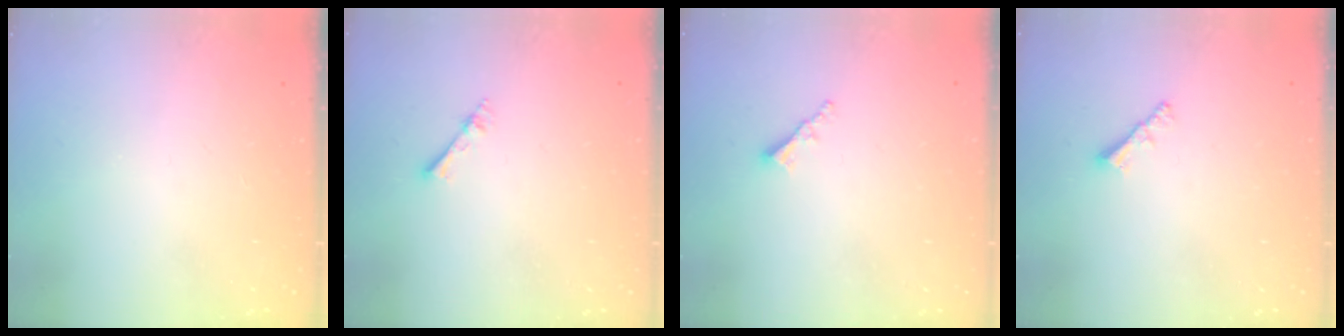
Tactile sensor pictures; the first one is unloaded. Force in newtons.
{"total": 3.7, "press": 3.7, "slide": 0.5}
{"total": 2.0, "press": 2.0, "slide": 0.5}
{"total": 1.9, "press": 1.8, "slide": 0.5}